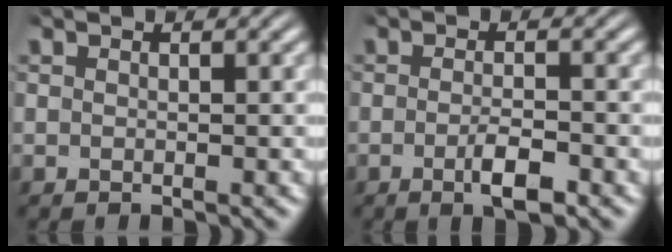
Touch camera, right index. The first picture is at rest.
{"total": 2.8, "force": [-1.4, 0.7, 2.4], "torque": [-0.039, -0.006, -0.027]}